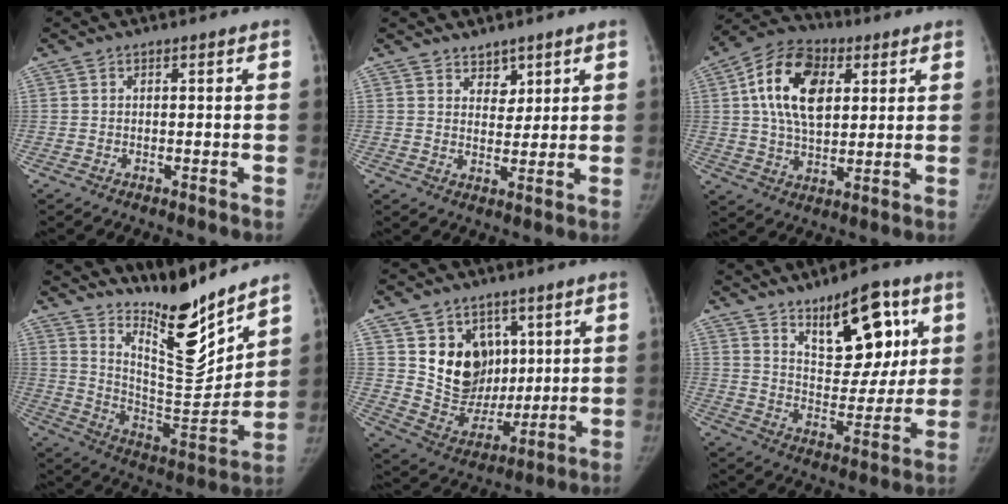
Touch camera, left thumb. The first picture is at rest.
{"total": 4.0, "force": [2.9, 2.6, 1.0], "torque": [0.010, -0.022, 0.049]}
{"total": 15.5, "force": [4.3, 9.6, 11.4], "torque": [-0.182, -0.002, 0.071]}
{"total": 16.7, "force": [14.1, 3.2, 8.3], "torque": [-0.089, -0.125, 0.248]}
{"total": 13.7, "force": [5.0, 11.2, 6.1], "torque": [-0.058, -0.032, 0.108]}
{"total": 16.3, "force": [8.0, 7.7, 12.0], "torque": [-0.126, -0.043, 0.132]}